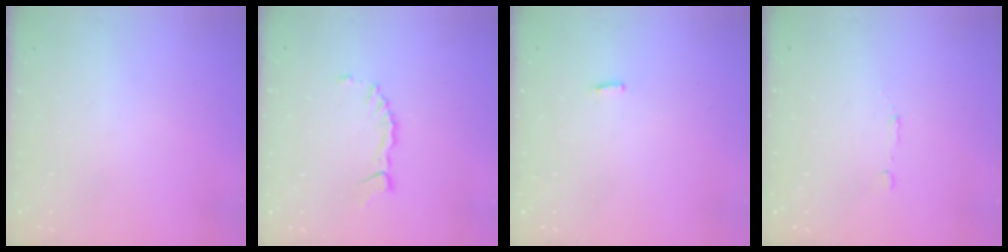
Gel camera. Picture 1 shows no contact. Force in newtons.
{"total": 3.3, "press": 3.3, "slide": 0.4}
{"total": 3.0, "press": 2.9, "slide": 0.5}
{"total": 2.9, "press": 2.9, "slide": 0.6}